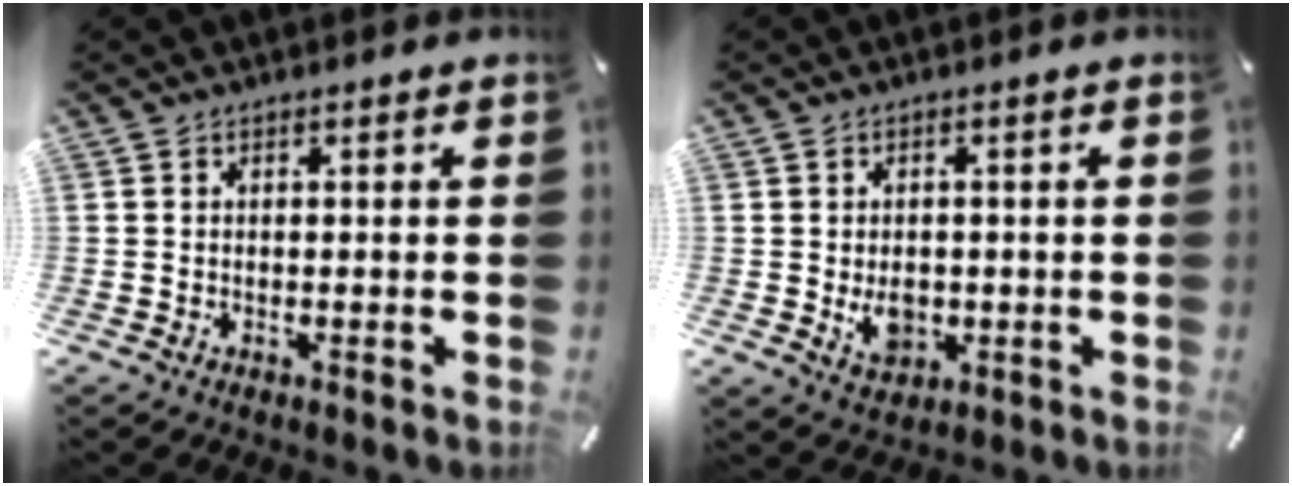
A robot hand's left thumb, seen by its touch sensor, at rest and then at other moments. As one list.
[{"total": 5.2, "force": [-0.7, 4.0, 3.2], "torque": [-0.037, -0.005, -0.013]}]